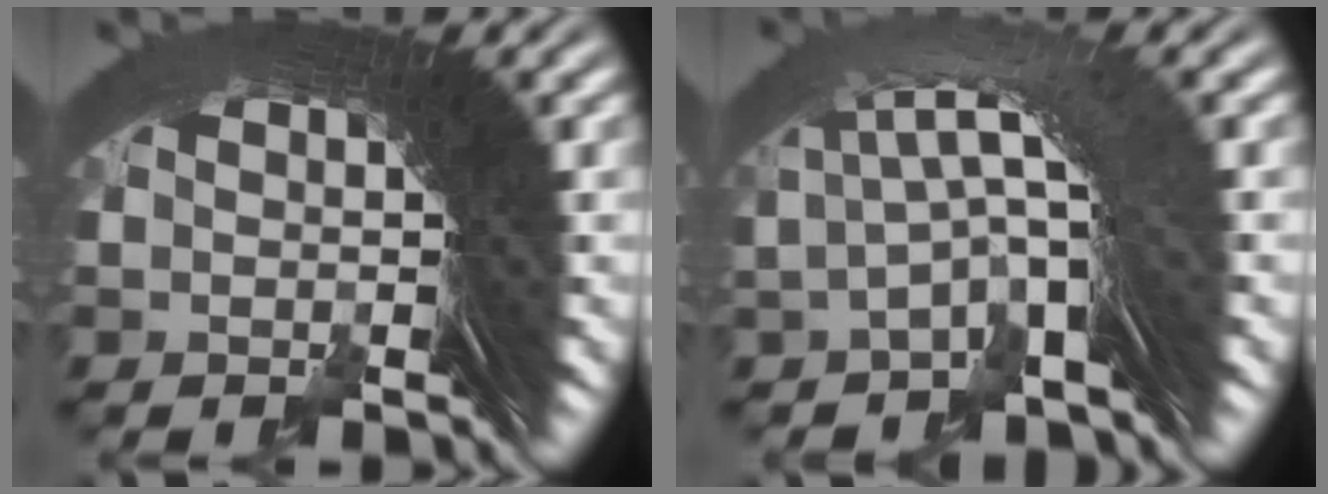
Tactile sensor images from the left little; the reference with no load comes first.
{"total": 2.8, "force": [0.0, 0.2, 2.8], "torque": [-0.044, 0.011, 0.002]}